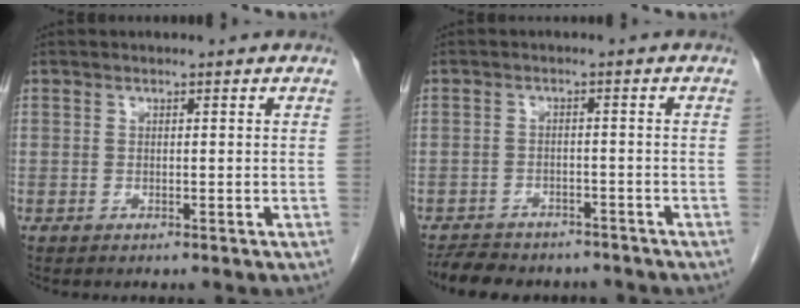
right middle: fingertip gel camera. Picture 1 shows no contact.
{"total": 9.5, "force": [-8.2, 3.6, 3.0], "torque": [-0.056, -0.003, -0.111]}